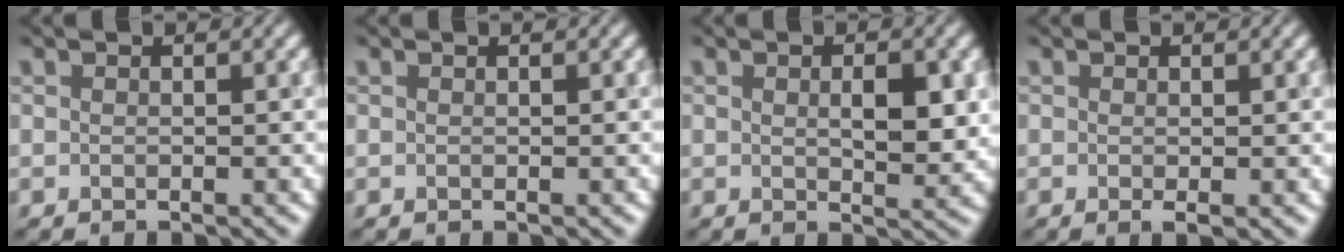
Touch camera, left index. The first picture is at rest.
{"total": 0.0}
{"total": 3.4, "force": [0.5, 1.4, 3.1], "torque": [-0.052, -0.004, 0.012]}
{"total": 0.8, "force": [-0.1, 0.1, 0.8], "torque": [-0.012, -0.005, -0.002]}